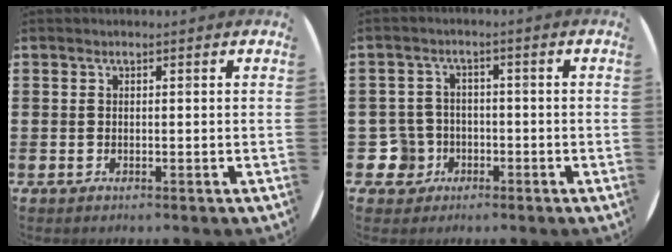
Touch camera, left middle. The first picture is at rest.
{"total": 4.9, "force": [-1.5, 4.5, 1.1], "torque": [-0.053, 0.003, -0.035]}